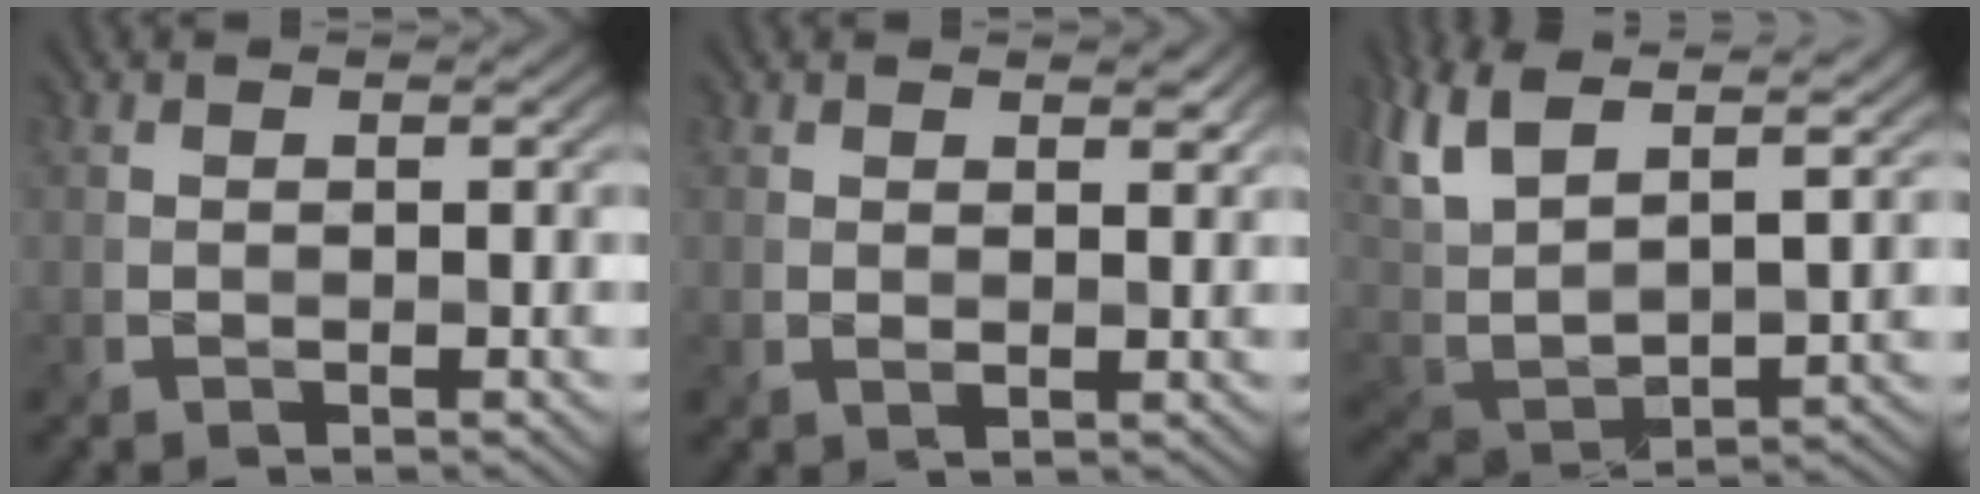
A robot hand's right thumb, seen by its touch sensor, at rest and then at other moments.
{"total": 1.5, "force": [1.0, 0.8, 0.9], "torque": [-0.018, -0.006, 0.023]}
{"total": 12.9, "force": [7.4, 4.9, 9.3], "torque": [-0.244, 0.024, 0.136]}